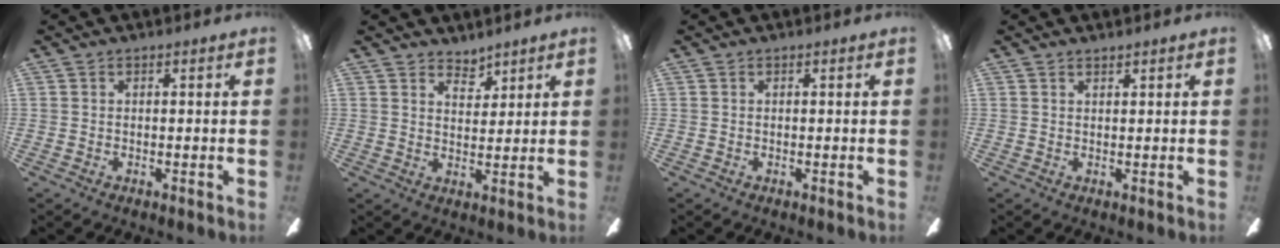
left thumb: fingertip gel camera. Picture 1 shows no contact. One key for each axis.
{"total": 4.3, "fx": 3.8, "fy": 1.7, "fz": 0.9, "tx": -0.012, "ty": -0.021, "tz": 0.069}
{"total": 0.0}
{"total": 1.1, "fx": 1.1, "fy": 0.0, "fz": 0.0, "tx": -0.002, "ty": -0.002, "tz": 0.021}